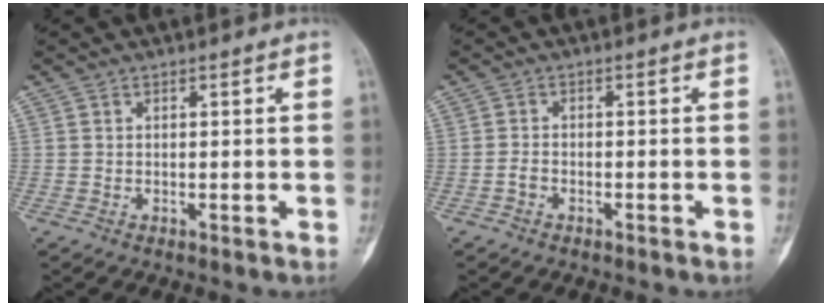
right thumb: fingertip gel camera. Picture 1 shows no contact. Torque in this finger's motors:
{"motor_torque": [-0.30, -0.07, -0.13, 0.38, 0.02]}